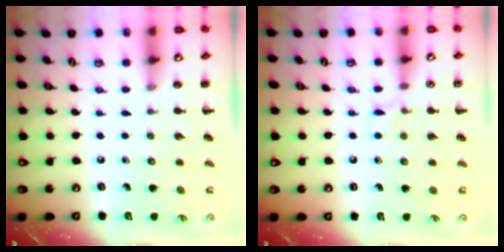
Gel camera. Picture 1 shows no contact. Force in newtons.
{"total": 4.3, "press": 4.1, "slide": 1.5}